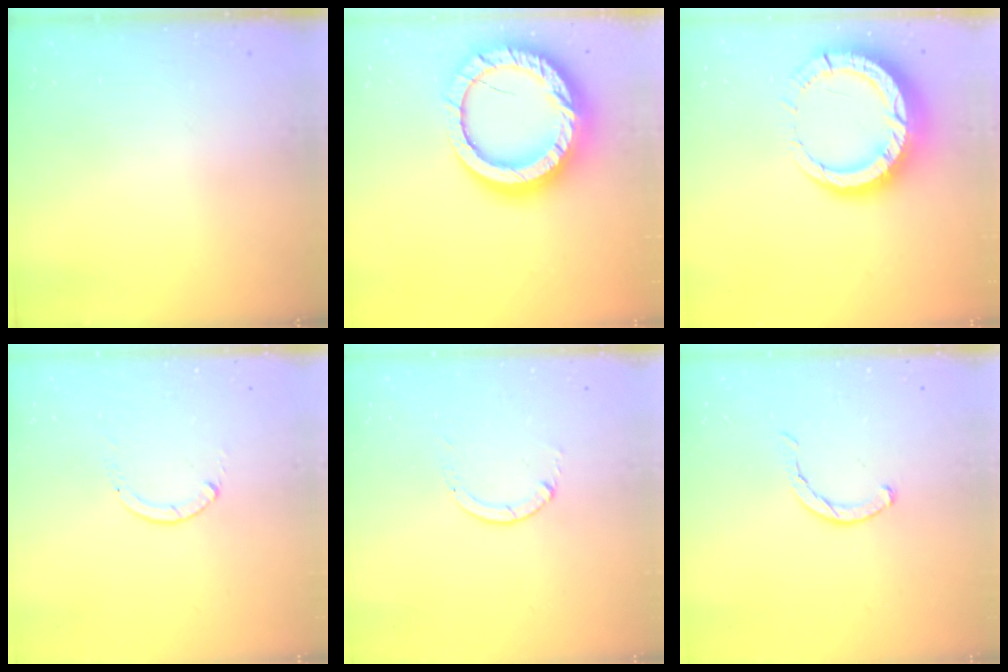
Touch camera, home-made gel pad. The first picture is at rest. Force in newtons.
{"total": 25.1, "press": 25.0, "slide": 2.5}
{"total": 13.8, "press": 13.7, "slide": 1.3}
{"total": 0.0}
{"total": 0.6, "press": 0.5, "slide": 0.1}
{"total": 1.8, "press": 1.8, "slide": 0.3}